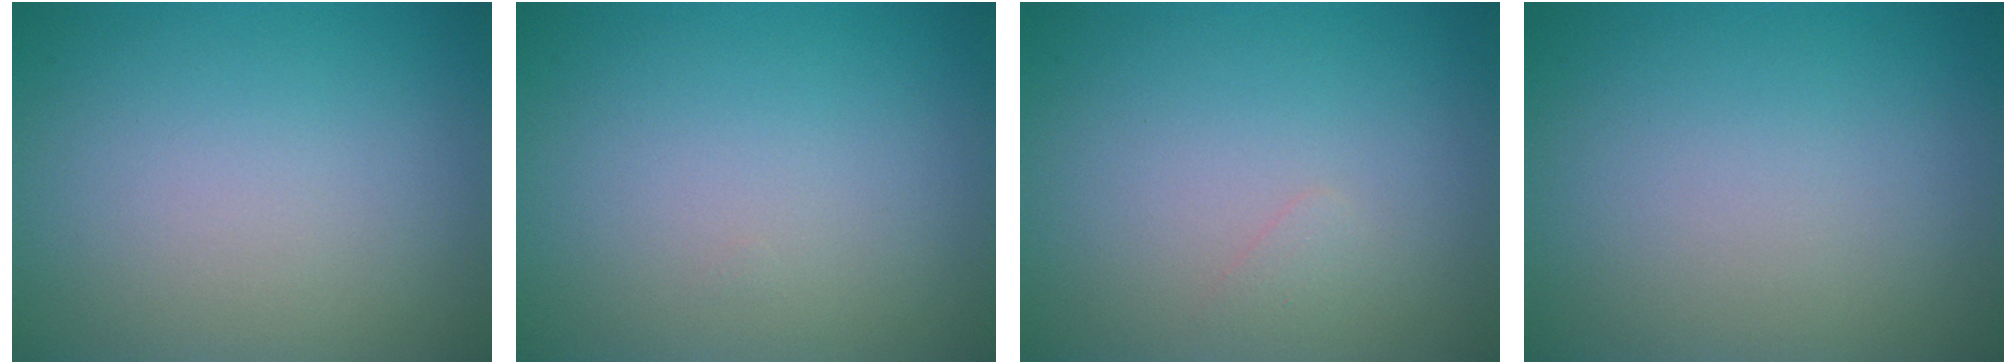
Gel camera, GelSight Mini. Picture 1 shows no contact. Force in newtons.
{"total": 0.0}
{"total": 0.6, "press": 0.6, "slide": 0.1}
{"total": 0.0}